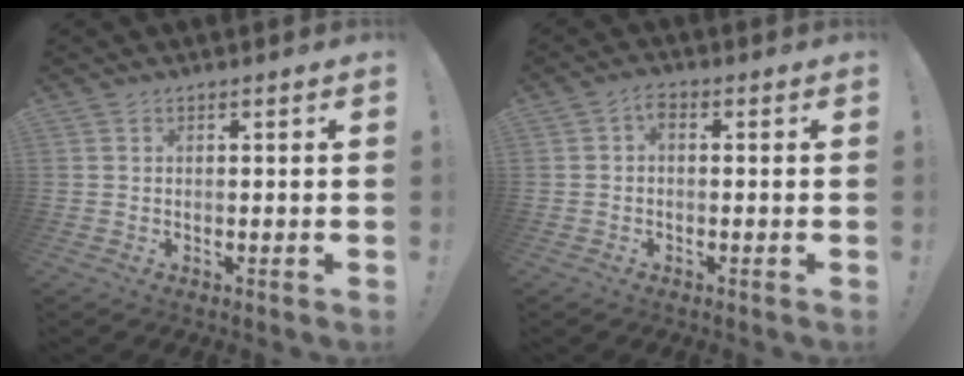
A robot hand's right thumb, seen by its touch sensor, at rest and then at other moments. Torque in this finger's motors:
{"motor_torque": [-0.12, 0.12, 0.01, 0.01, 0.06]}